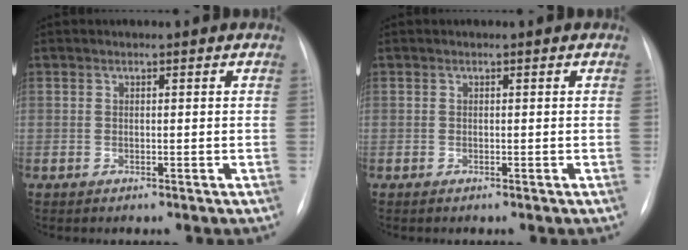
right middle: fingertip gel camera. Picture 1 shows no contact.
{"total": 0.0}